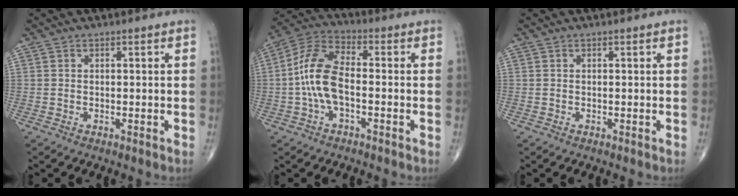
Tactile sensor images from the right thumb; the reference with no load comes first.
{"total": 10.2, "force": [-1.5, 4.9, 8.8], "torque": [-0.187, 0.037, -0.037]}
{"total": 0.0}